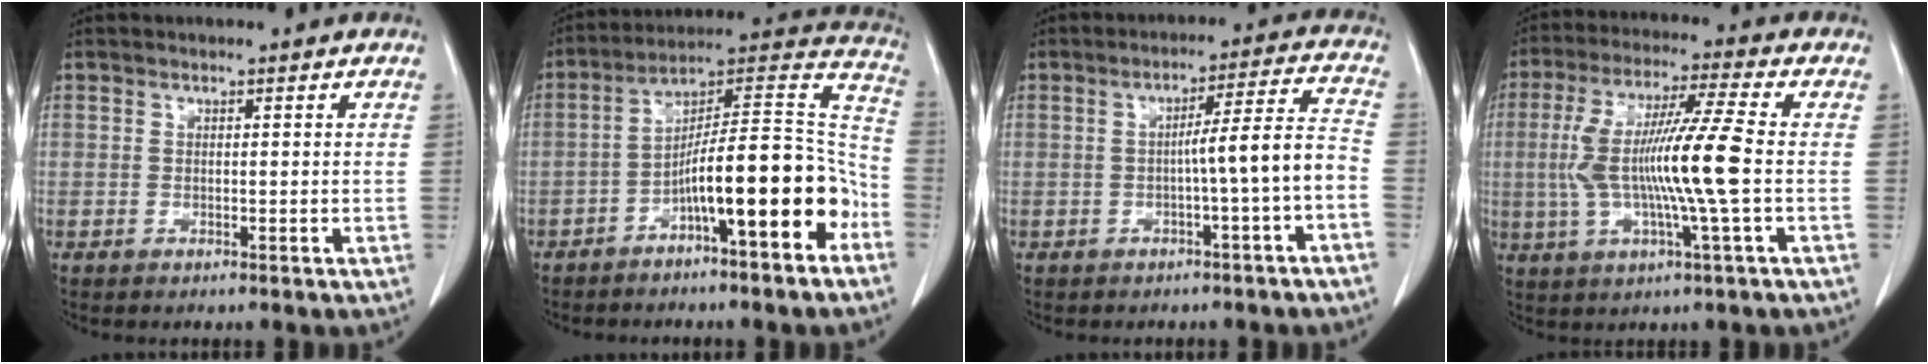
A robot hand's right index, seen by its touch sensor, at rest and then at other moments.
{"total": 16.4, "force": [-7.0, 2.3, 14.6], "torque": [-0.220, 0.038, -0.108]}
{"total": 5.9, "force": [-1.8, -0.4, 5.6], "torque": [-0.080, 0.017, -0.024]}
{"total": 13.3, "force": [-0.9, -0.4, 13.3], "torque": [-0.266, 0.004, -0.021]}